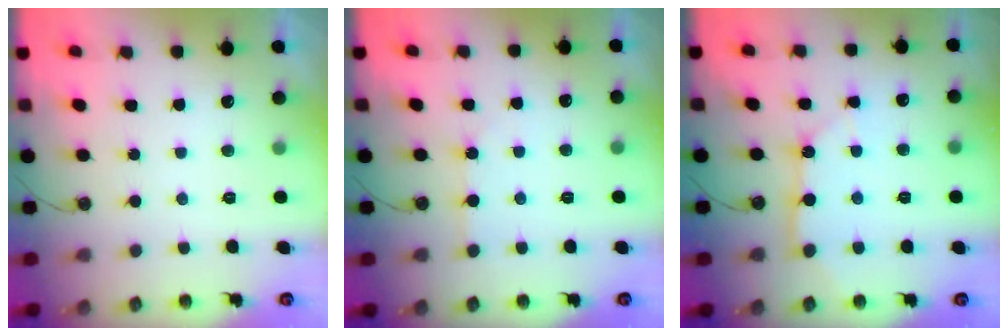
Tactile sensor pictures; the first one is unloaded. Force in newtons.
{"total": 4.2, "press": 4.2, "slide": 0.6}
{"total": 9.5, "press": 9.5, "slide": 1.2}